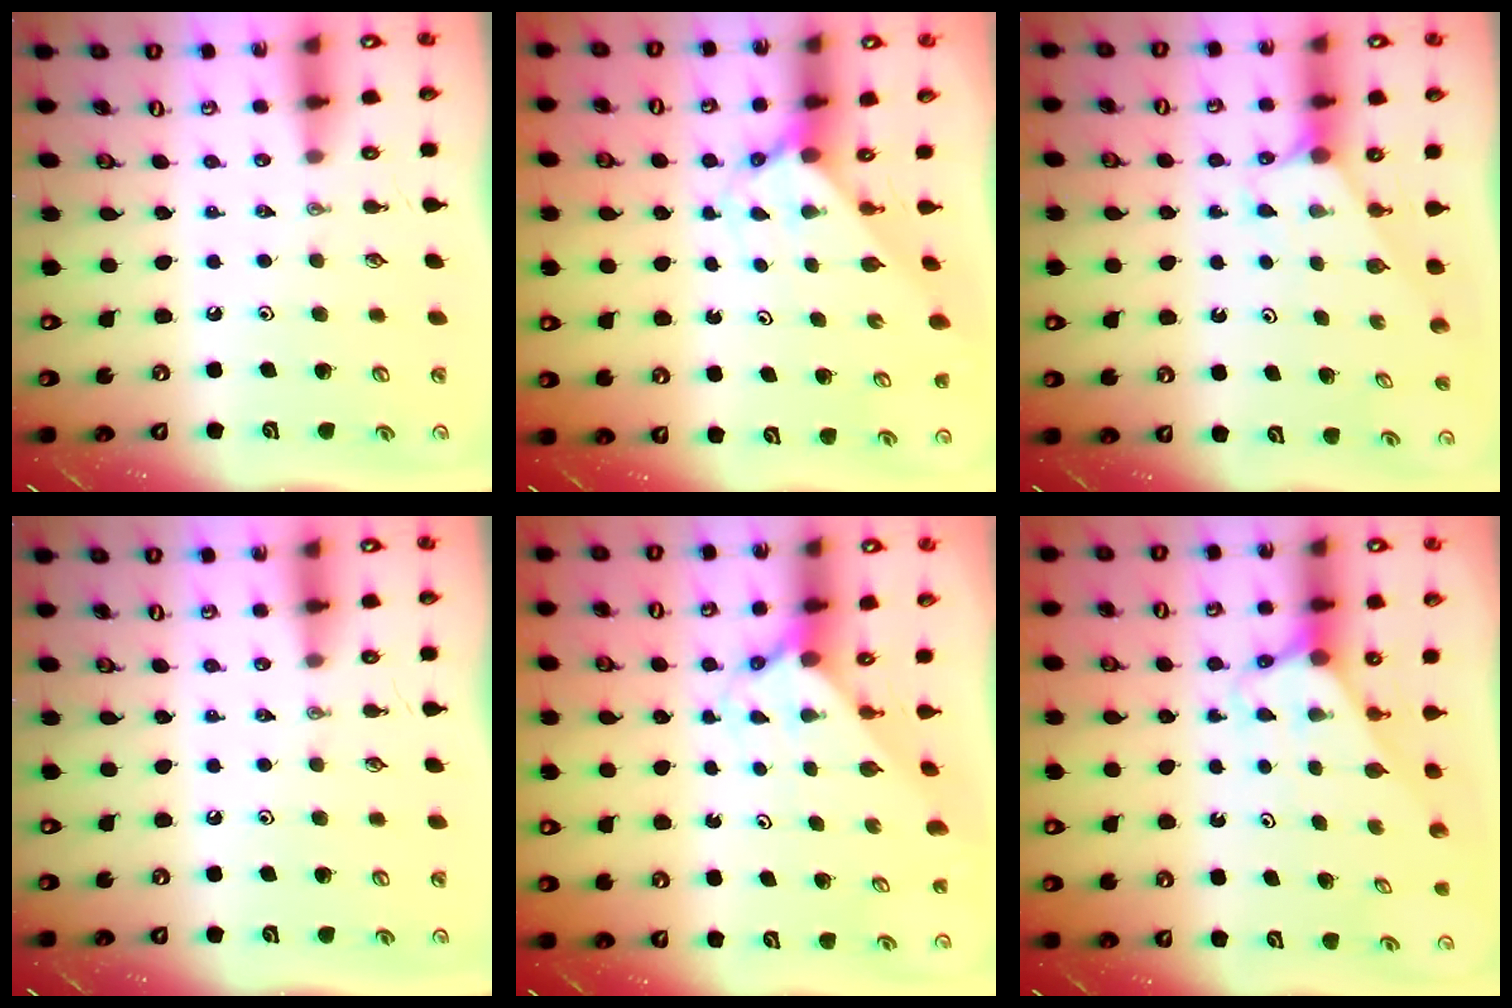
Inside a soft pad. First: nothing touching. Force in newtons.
{"total": 2.3, "press": 2.2, "slide": 0.2}
{"total": 2.3, "press": 2.3, "slide": 0.2}
{"total": 0.0}
{"total": 1.7, "press": 1.7, "slide": 0.1}
{"total": 2.7, "press": 2.7, "slide": 0.2}